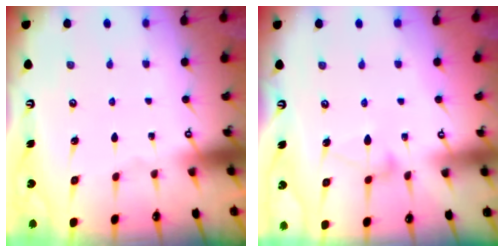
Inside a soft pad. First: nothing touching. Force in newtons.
{"total": 6.2, "press": 6.2, "slide": 0.3}